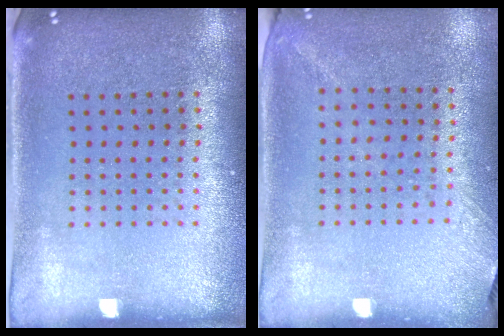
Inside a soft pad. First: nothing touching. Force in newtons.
{"total": 1.3, "press": 1.0, "slide": 0.8}